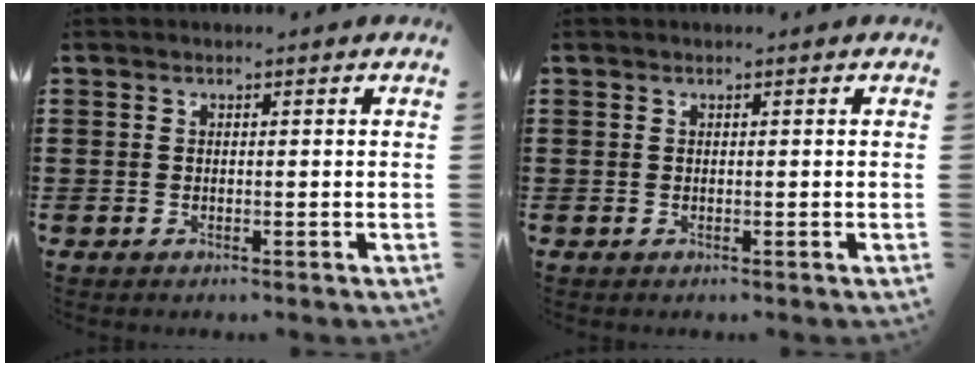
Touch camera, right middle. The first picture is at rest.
{"total": 0.0}